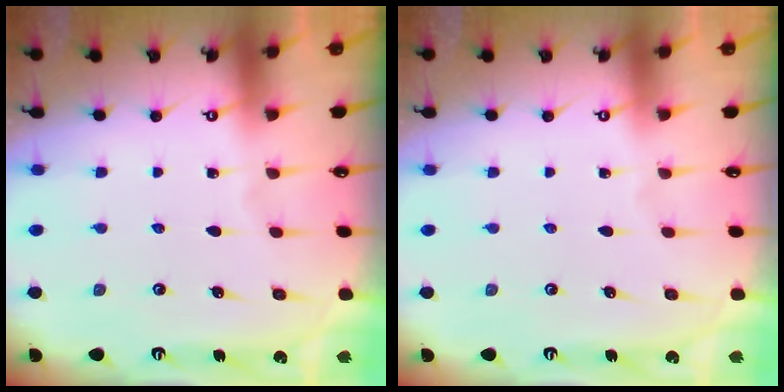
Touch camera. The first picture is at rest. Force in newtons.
{"total": 0.0}